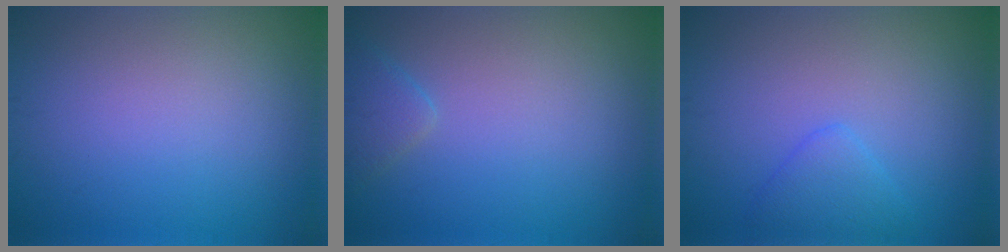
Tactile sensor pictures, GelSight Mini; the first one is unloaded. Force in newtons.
{"total": 1.7, "press": 1.7, "slide": 0.1}
{"total": 2.1, "press": 2.1, "slide": 0.2}